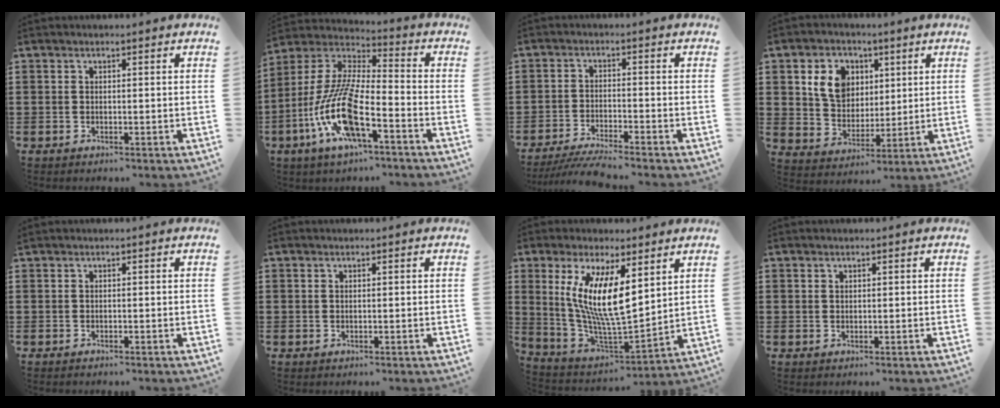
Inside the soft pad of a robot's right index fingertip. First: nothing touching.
{"total": 13.5, "force": [-7.1, 3.2, 11.0], "torque": [-0.258, -0.016, -0.148]}
{"total": 4.0, "force": [-3.8, -0.3, 1.1], "torque": [-0.026, -0.010, -0.078]}
{"total": 7.9, "force": [2.9, 6.5, 3.4], "torque": [-0.080, 0.016, 0.051]}
{"total": 0.0}
{"total": 0.0}
{"total": 11.5, "force": [3.9, 3.1, 10.3], "torque": [-0.222, -0.028, 0.071]}
{"total": 0.6, "force": [0.4, 0.4, 0.1], "torque": [-0.003, 0.001, 0.009]}